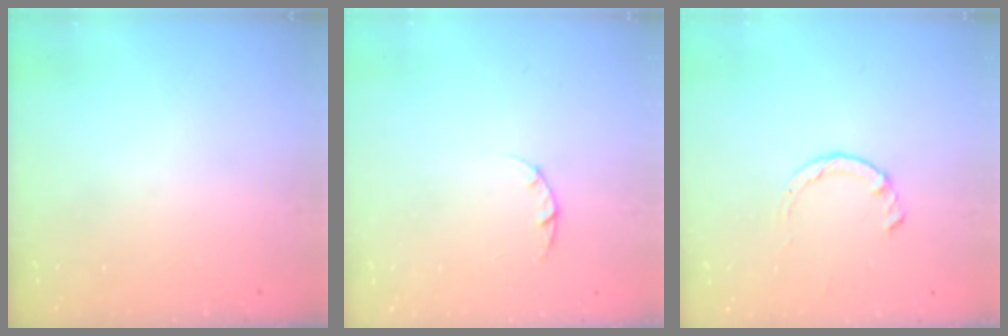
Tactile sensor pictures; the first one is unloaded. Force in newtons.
{"total": 3.0, "press": 3.0, "slide": 0.4}
{"total": 2.8, "press": 2.8, "slide": 0.4}